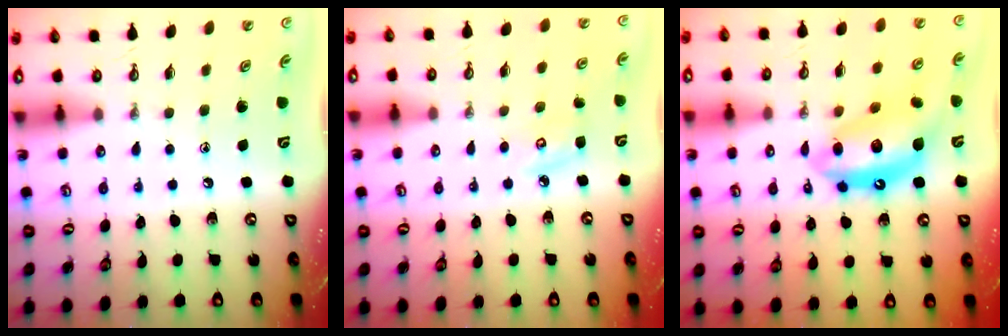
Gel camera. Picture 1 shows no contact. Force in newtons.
{"total": 5.2, "press": 5.2, "slide": 0.4}
{"total": 14.5, "press": 14.5, "slide": 1.4}